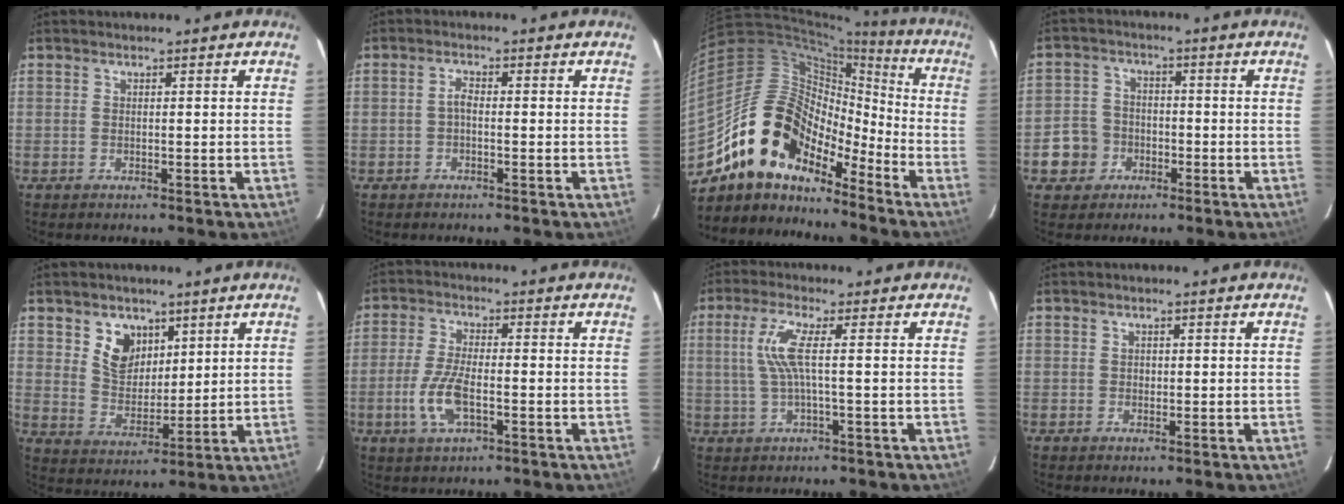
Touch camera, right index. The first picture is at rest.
{"total": 1.4, "force": [-0.6, 0.6, 1.2], "torque": [-0.024, 0.007, -0.013]}
{"total": 16.6, "force": [-12.1, 8.8, 7.0], "torque": [-0.135, 0.029, -0.222]}
{"total": 6.4, "force": [-2.6, 5.7, 1.1], "torque": [-0.041, 0.021, -0.042]}
{"total": 7.7, "force": [4.1, 5.7, 3.2], "torque": [-0.054, 0.003, 0.086]}
{"total": 7.9, "force": [-2.5, 3.0, 6.9], "torque": [-0.153, -0.004, -0.049]}
{"total": 5.8, "force": [0.4, -0.1, 5.8], "torque": [-0.121, 0.000, 0.017]}
{"total": 0.7, "force": [0.0, 0.7, 0.1], "torque": [0.002, 0.002, 0.000]}